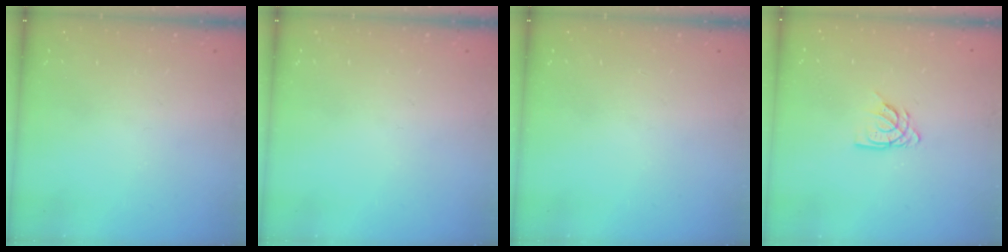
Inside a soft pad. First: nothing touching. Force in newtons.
{"total": 0.0}
{"total": 0.0}
{"total": 5.3, "press": 5.3, "slide": 0.5}